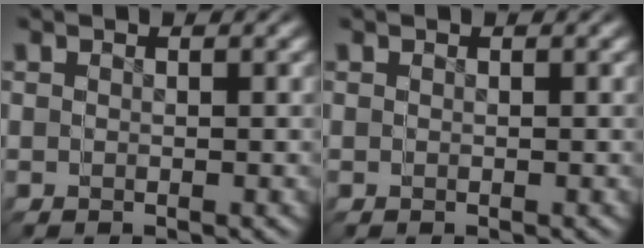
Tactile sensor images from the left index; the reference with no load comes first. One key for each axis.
{"total": 0.0}